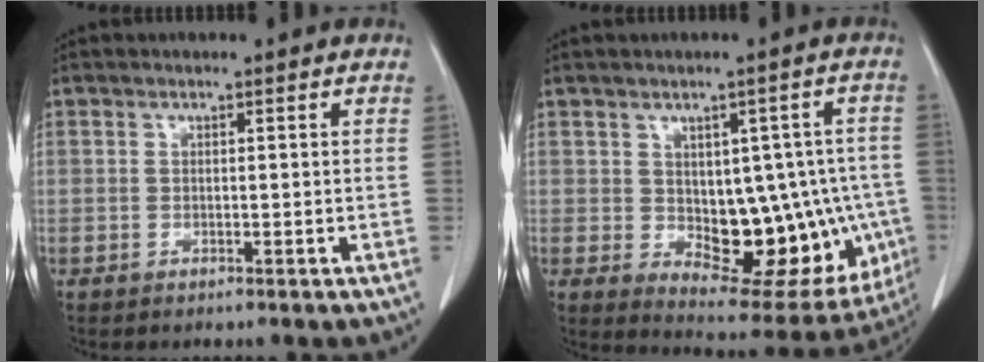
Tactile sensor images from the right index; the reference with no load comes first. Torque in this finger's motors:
{"motor_torque": [1.18, -0.36, 0.26, 0.04]}